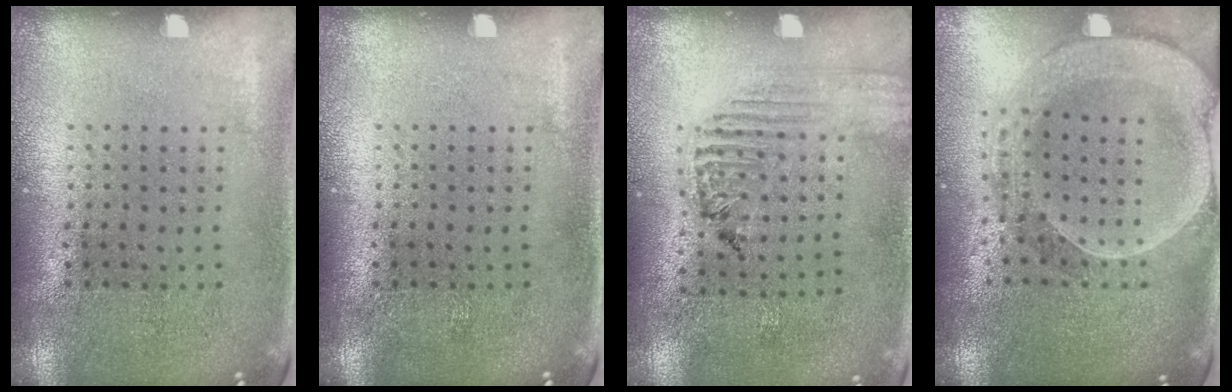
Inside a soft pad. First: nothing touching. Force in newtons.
{"total": 0.0}
{"total": 1.5, "press": 1.5, "slide": 0.3}
{"total": 2.6, "press": 2.3, "slide": 1.2}